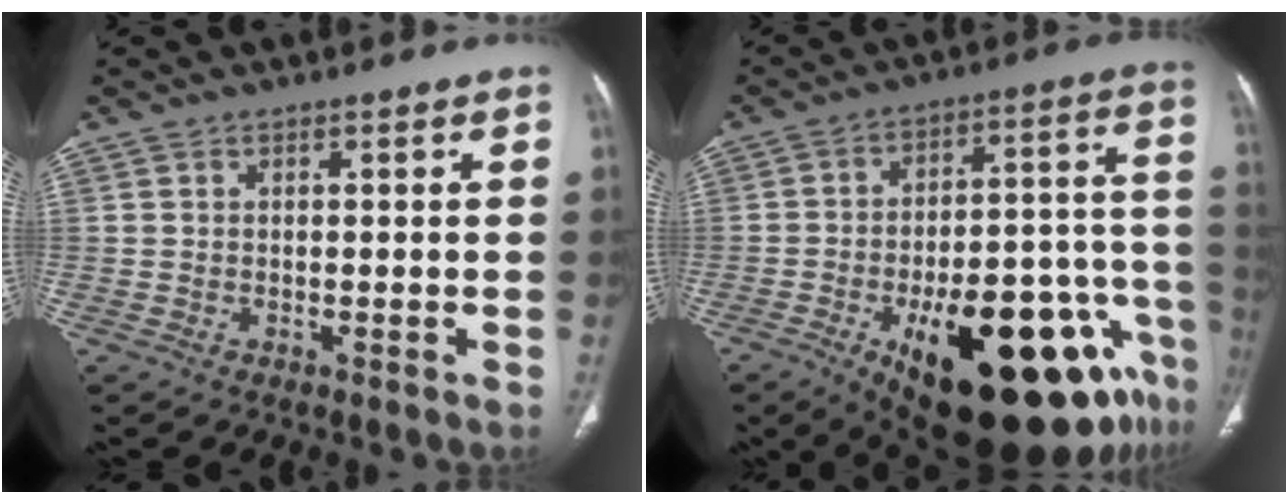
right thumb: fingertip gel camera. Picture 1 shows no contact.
{"total": 31.7, "force": [-15.8, 12.3, 24.6], "torque": [-0.256, 0.070, -0.215]}